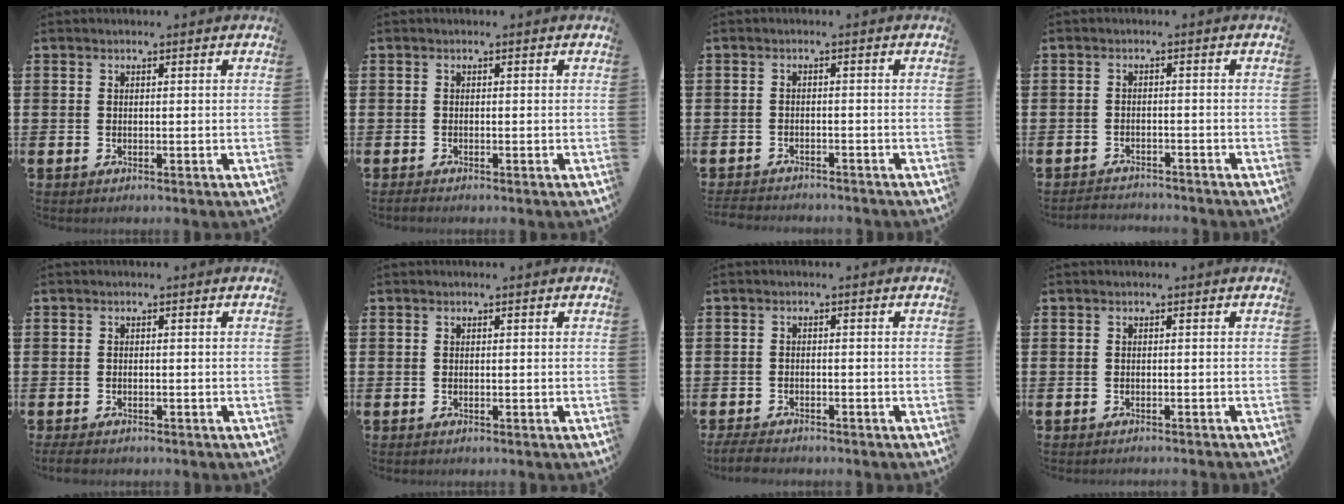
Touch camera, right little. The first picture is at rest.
{"total": 0.5, "force": [-0.5, 0.1, 0.2], "torque": [-0.005, -0.001, -0.010]}
{"total": 1.9, "force": [-1.9, 0.1, 0.1], "torque": [-0.005, 0.002, -0.042]}
{"total": 1.9, "force": [-1.9, 0.0, -0.2], "torque": [-0.003, 0.003, -0.042]}
{"total": 0.9, "force": [-0.7, 0.3, 0.4], "torque": [-0.010, 0.001, -0.015]}
{"total": 0.0}
{"total": 1.9, "force": [-1.8, 0.3, 0.5], "torque": [-0.012, 0.005, -0.038]}
{"total": 0.5, "force": [-0.5, -0.1, 0.0], "torque": [0.000, -0.001, -0.011]}